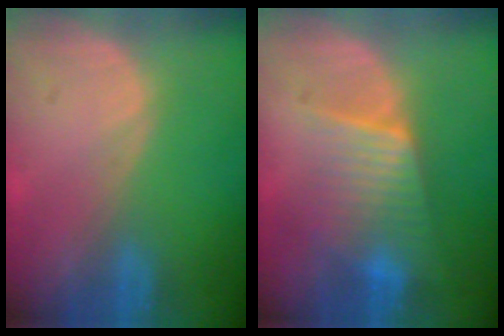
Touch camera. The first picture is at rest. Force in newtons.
{"total": 6.3, "press": 6.3, "slide": 0.8}